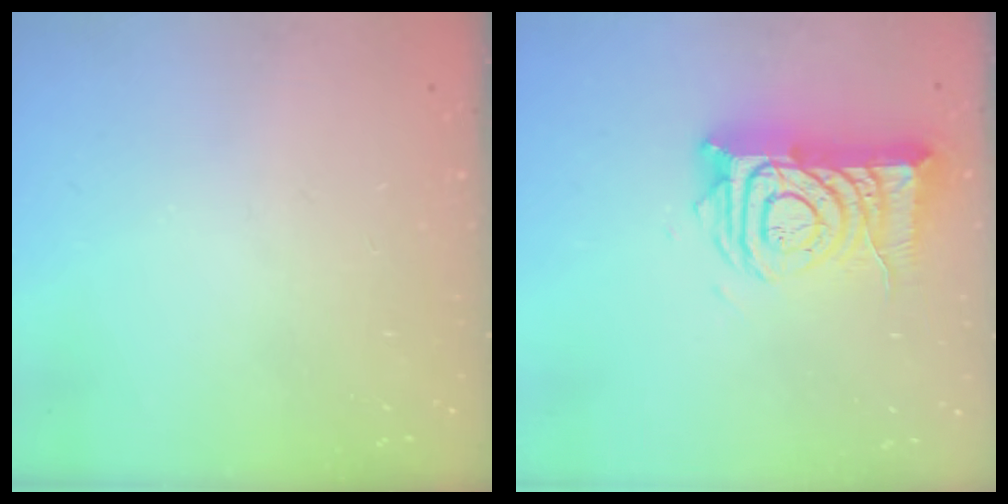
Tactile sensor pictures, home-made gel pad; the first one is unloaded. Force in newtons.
{"total": 14.2, "press": 14.1, "slide": 1.2}